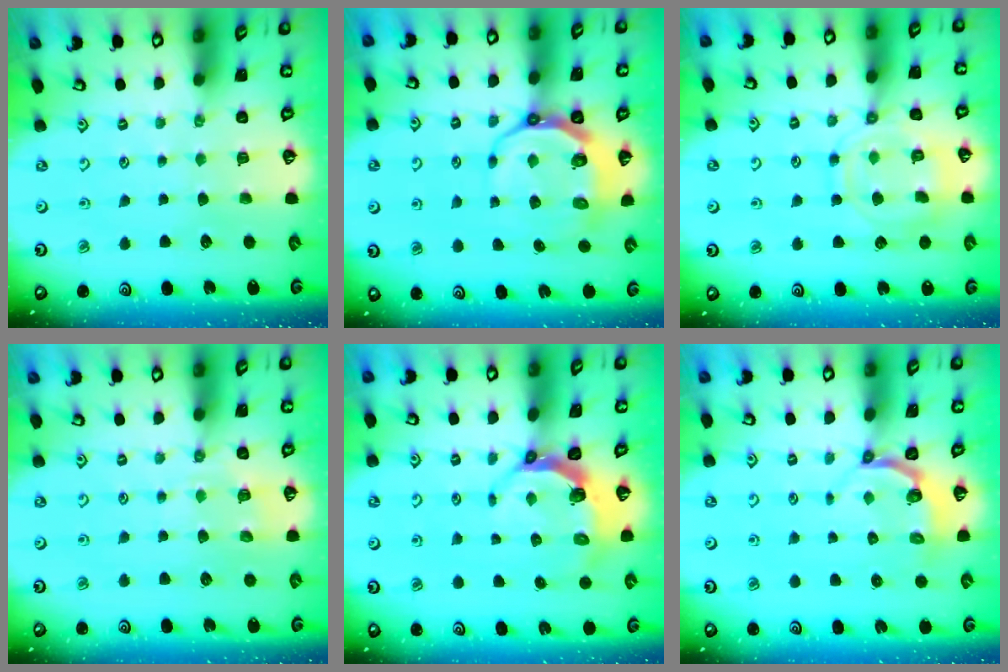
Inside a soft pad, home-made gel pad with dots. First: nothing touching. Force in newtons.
{"total": 8.7, "press": 8.0, "slide": 3.4}
{"total": 11.6, "press": 11.5, "slide": 0.9}
{"total": 5.9, "press": 5.8, "slide": 1.0}
{"total": 4.8, "press": 3.6, "slide": 3.2}
{"total": 3.9, "press": 2.8, "slide": 2.7}